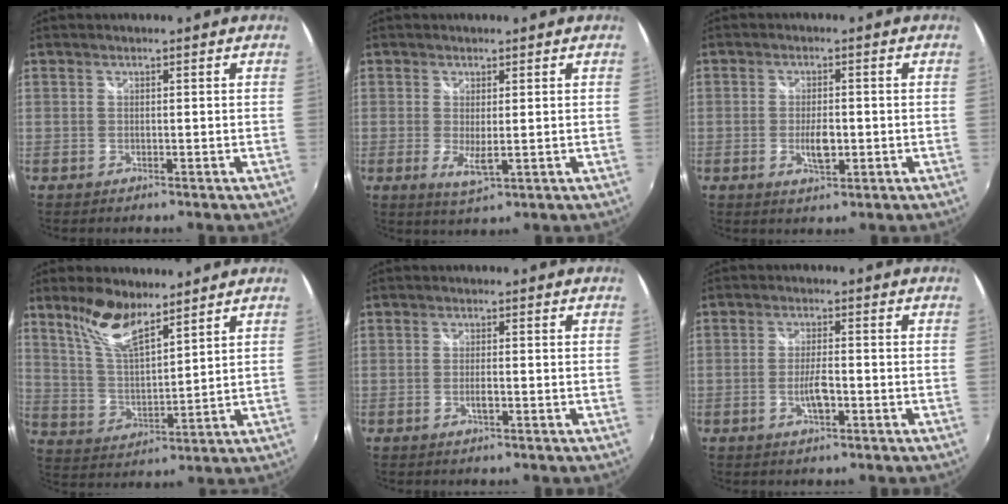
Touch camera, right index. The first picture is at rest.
{"total": 3.9, "force": [-0.4, 1.0, 3.8], "torque": [-0.069, -0.013, -0.004]}
{"total": 4.6, "force": [-1.0, 2.0, 4.0], "torque": [-0.075, -0.006, -0.018]}
{"total": 10.5, "force": [7.7, 3.1, 6.4], "torque": [-0.124, 0.007, 0.156]}
{"total": 2.0, "force": [-0.7, 0.5, 1.8], "torque": [-0.034, -0.003, -0.012]}
{"total": 4.3, "force": [-1.5, 1.3, 3.8], "torque": [-0.074, -0.003, -0.028]}